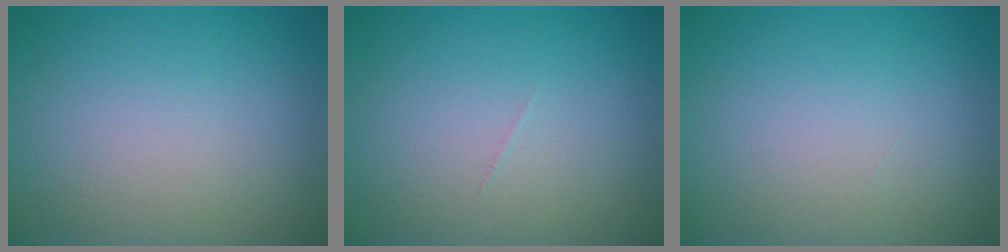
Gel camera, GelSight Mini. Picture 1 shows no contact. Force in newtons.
{"total": 0.0}
{"total": 0.0}